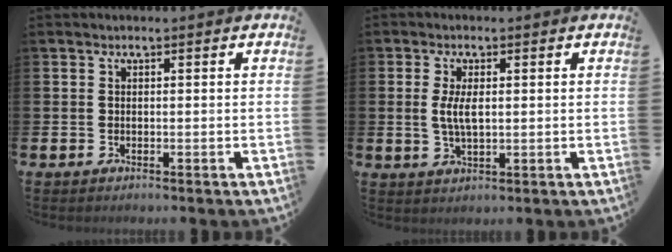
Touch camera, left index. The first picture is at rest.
{"total": 3.6, "force": [0.6, 1.4, 3.3], "torque": [-0.066, 0.006, 0.008]}